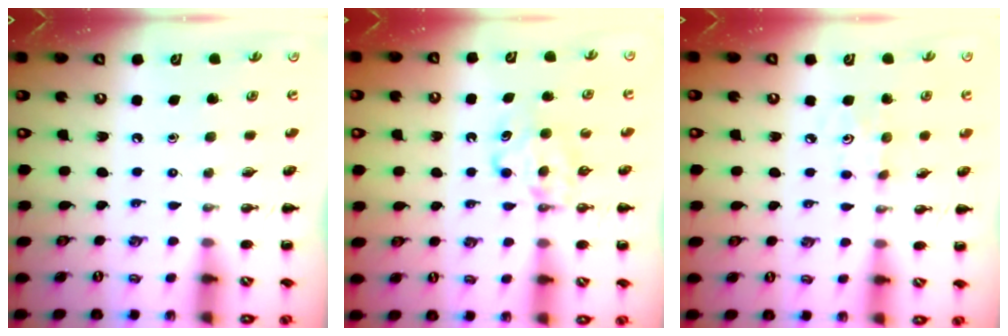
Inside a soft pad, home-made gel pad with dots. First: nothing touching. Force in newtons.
{"total": 5.5, "press": 5.3, "slide": 1.4}
{"total": 3.9, "press": 3.7, "slide": 1.0}